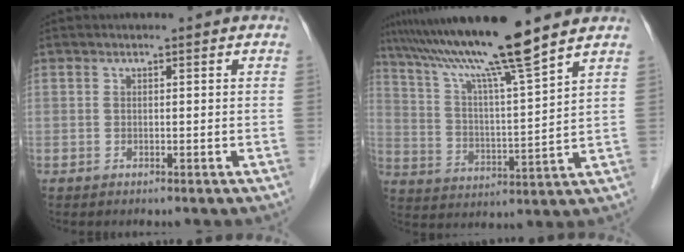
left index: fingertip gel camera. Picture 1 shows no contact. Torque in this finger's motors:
{"motor_torque": [0.63, -0.53, 0.94, 0.21]}